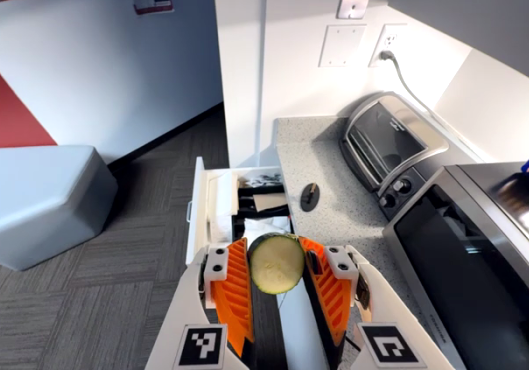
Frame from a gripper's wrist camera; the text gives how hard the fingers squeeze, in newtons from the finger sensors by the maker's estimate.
{"total": 8.4, "left": 8.5, "right": 8.4}